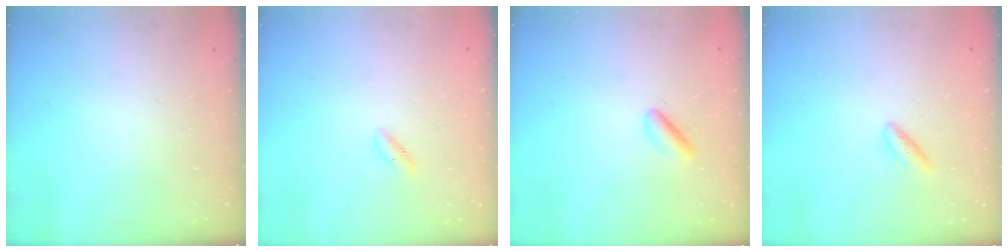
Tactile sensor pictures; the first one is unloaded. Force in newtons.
{"total": 1.5, "press": 1.2, "slide": 0.9}
{"total": 2.9, "press": 2.7, "slide": 0.9}
{"total": 3.6, "press": 3.3, "slide": 1.4}